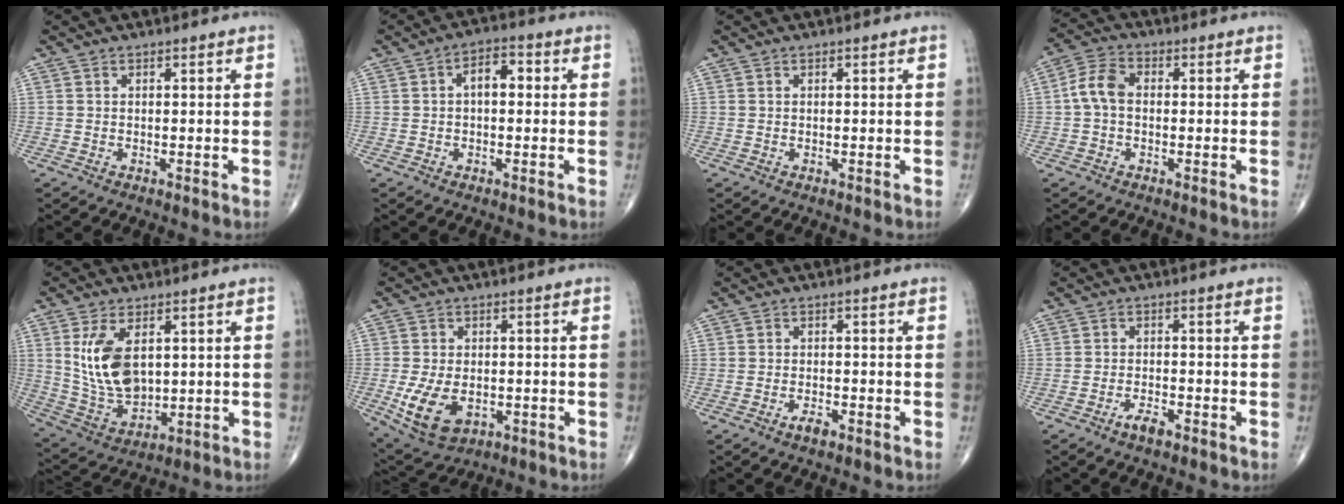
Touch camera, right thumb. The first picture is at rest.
{"total": 5.1, "force": [0.5, 2.9, 4.1], "torque": [-0.055, 0.018, 0.000]}
{"total": 0.0}
{"total": 5.8, "force": [-0.2, 3.9, 4.4], "torque": [-0.085, 0.018, -0.014]}
{"total": 12.0, "force": [2.8, 6.9, 9.4], "torque": [-0.170, -0.017, 0.070]}
{"total": 10.3, "force": [-2.6, 6.5, 7.5], "torque": [-0.138, -0.002, -0.031]}
{"total": 2.2, "force": [-1.4, 0.8, 1.5], "torque": [-0.029, 0.005, -0.026]}
{"total": 2.9, "force": [-2.0, 1.0, 1.9], "torque": [-0.037, 0.009, -0.038]}